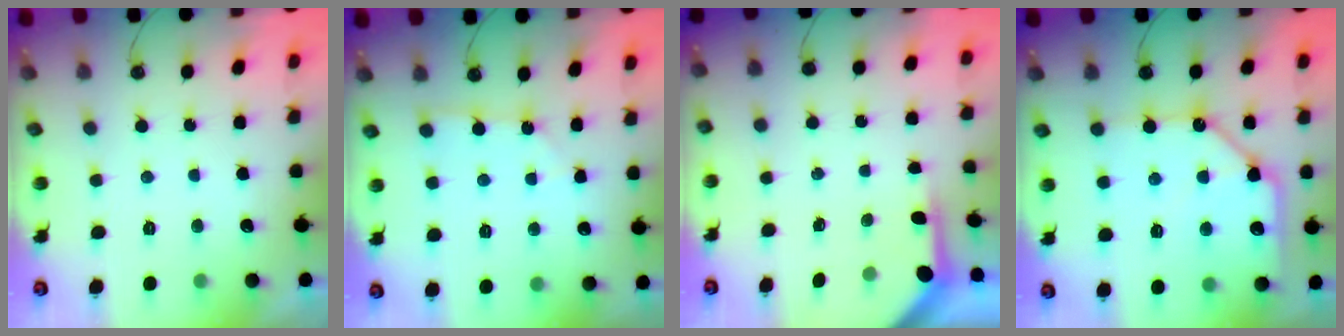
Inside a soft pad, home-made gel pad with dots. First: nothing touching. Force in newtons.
{"total": 2.2, "press": 2.2, "slide": 0.3}
{"total": 3.7, "press": 3.7, "slide": 0.3}
{"total": 13.9, "press": 13.8, "slide": 1.5}